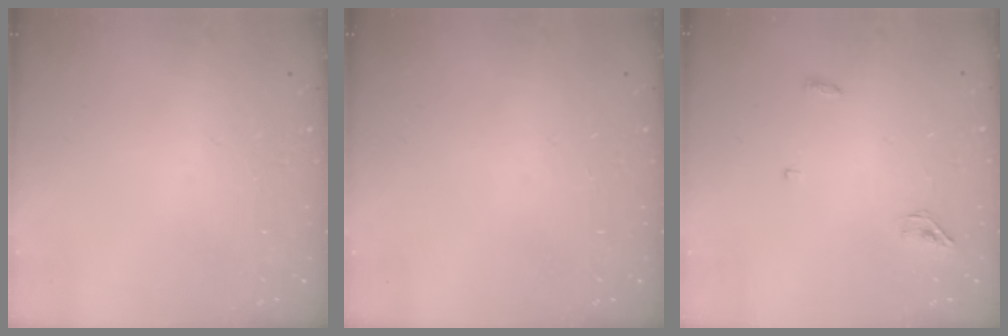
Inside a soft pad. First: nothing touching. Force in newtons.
{"total": 0.0}
{"total": 3.6, "press": 3.5, "slide": 0.9}